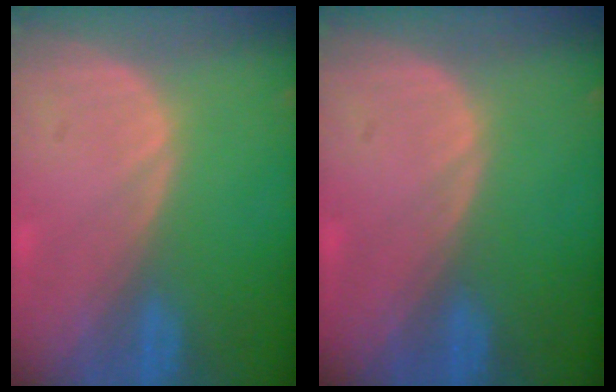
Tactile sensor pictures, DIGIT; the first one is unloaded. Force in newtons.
{"total": 0.0}